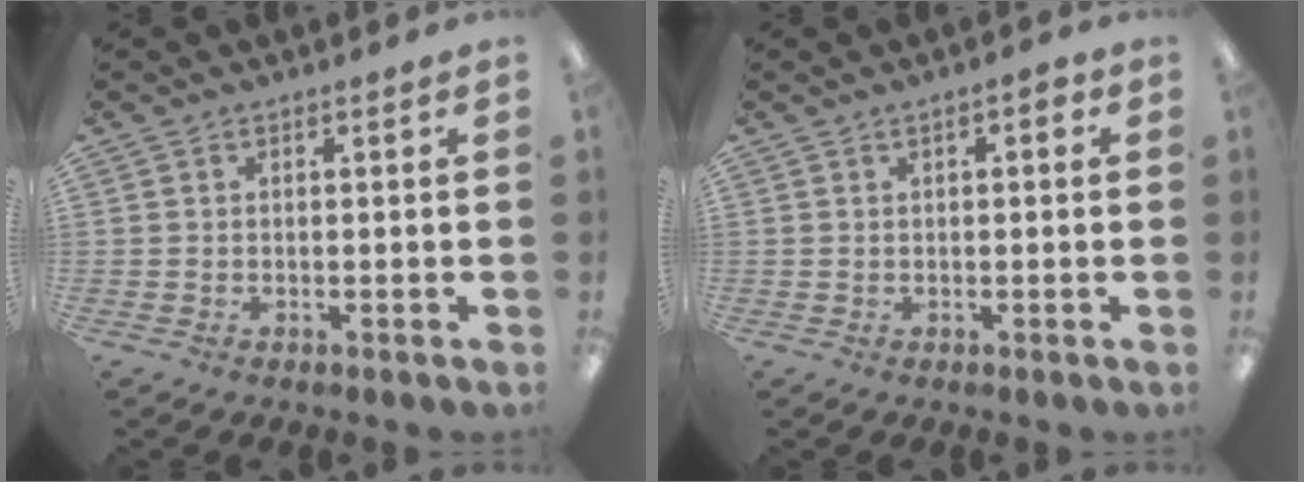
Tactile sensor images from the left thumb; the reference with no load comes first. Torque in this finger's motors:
{"motor_torque": [-0.02, -0.05, -0.35, 0.25, 0.00]}